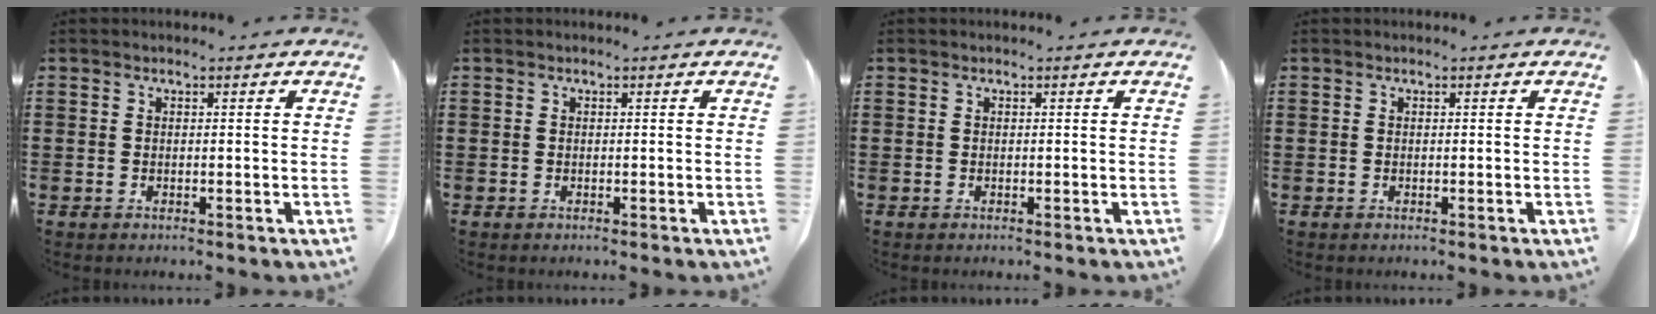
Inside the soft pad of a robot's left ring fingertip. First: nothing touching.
{"total": 0.0}
{"total": 0.0}
{"total": 0.0}